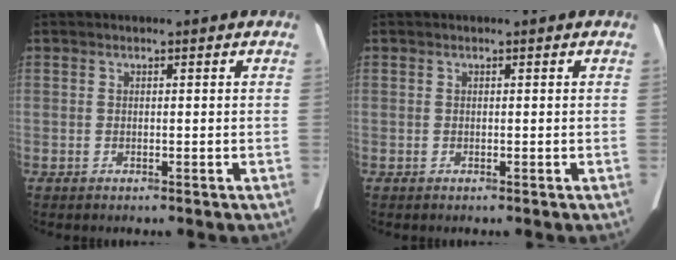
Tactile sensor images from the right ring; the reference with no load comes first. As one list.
[{"total": 0.0}]